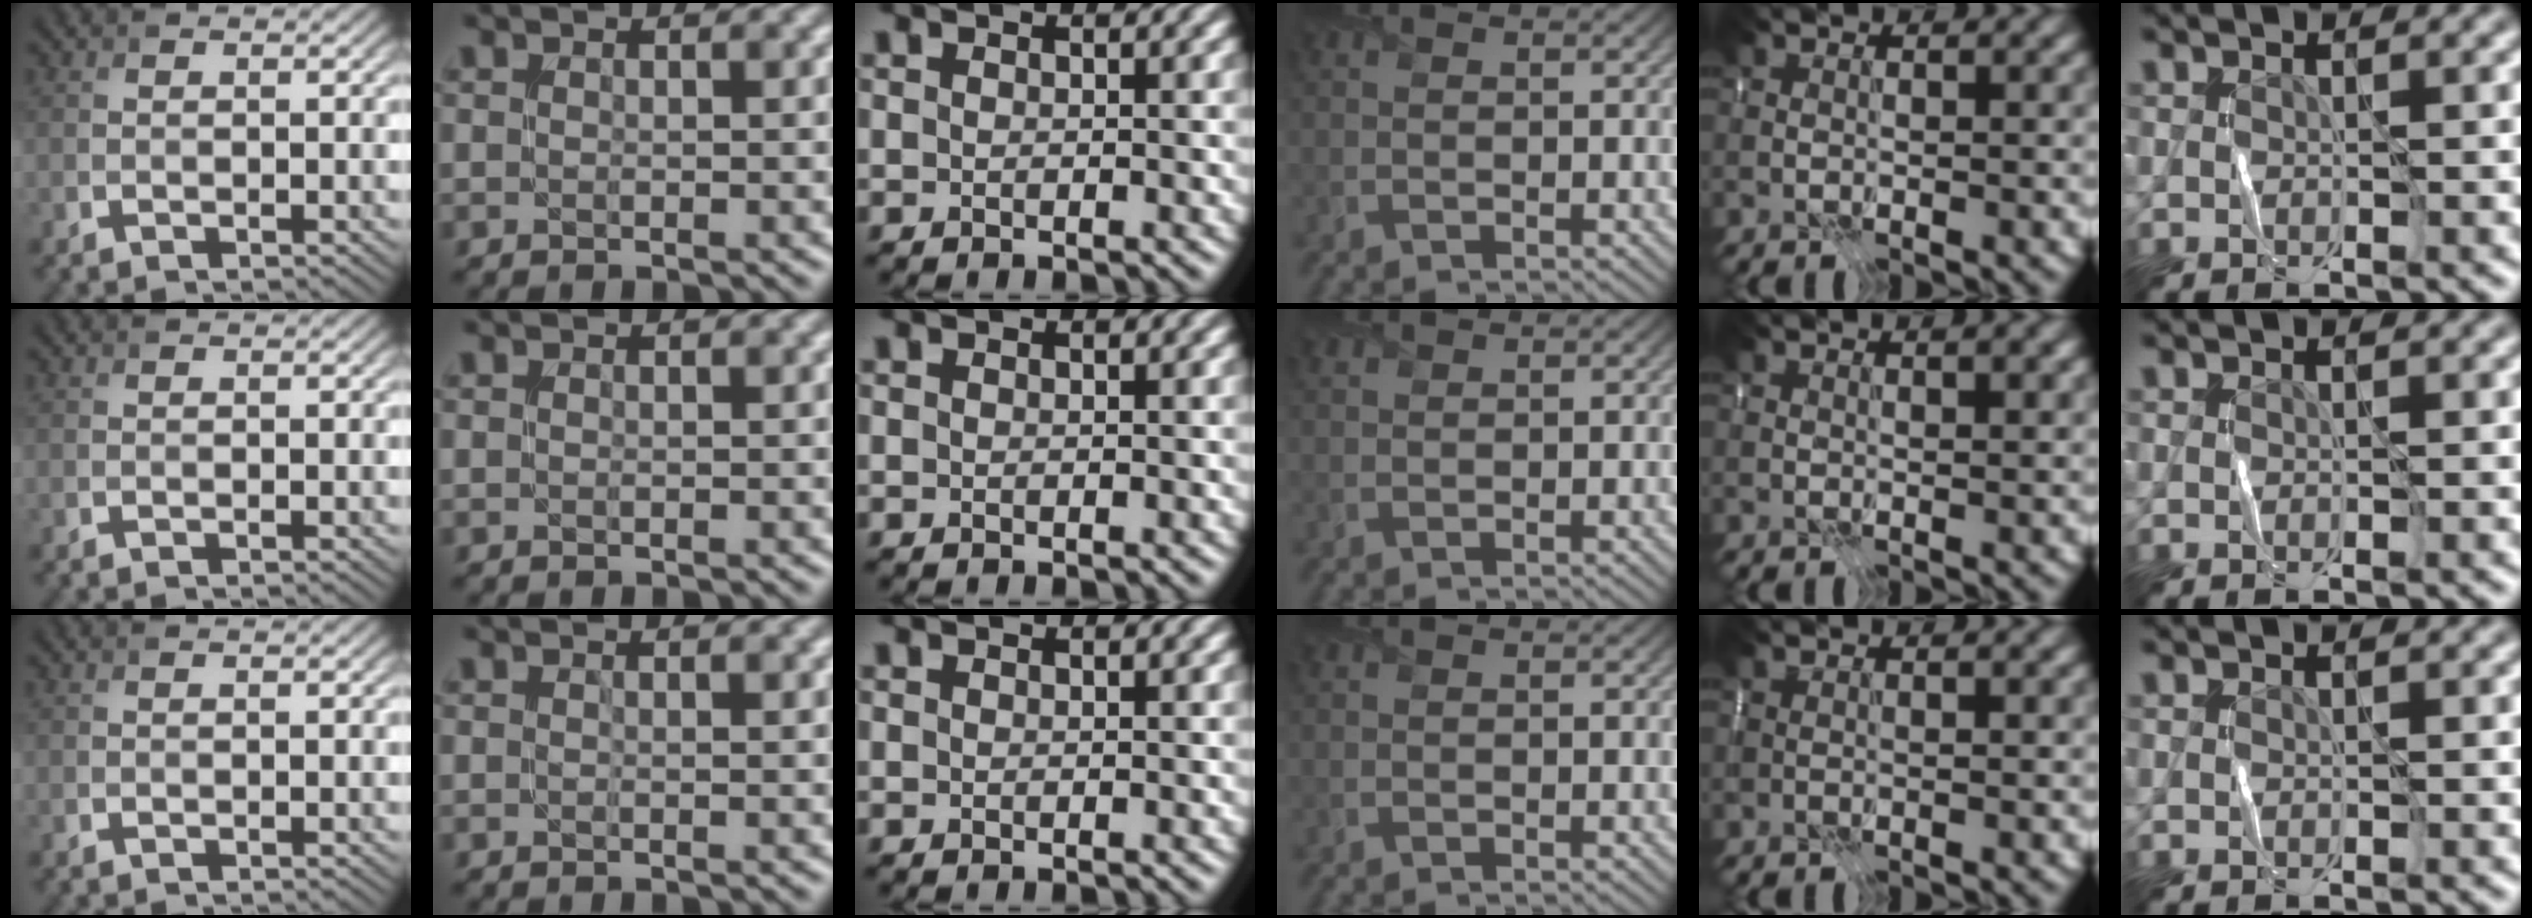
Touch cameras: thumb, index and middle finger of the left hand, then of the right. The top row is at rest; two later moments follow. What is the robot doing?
{"motion": "fold", "object": "scarf"}